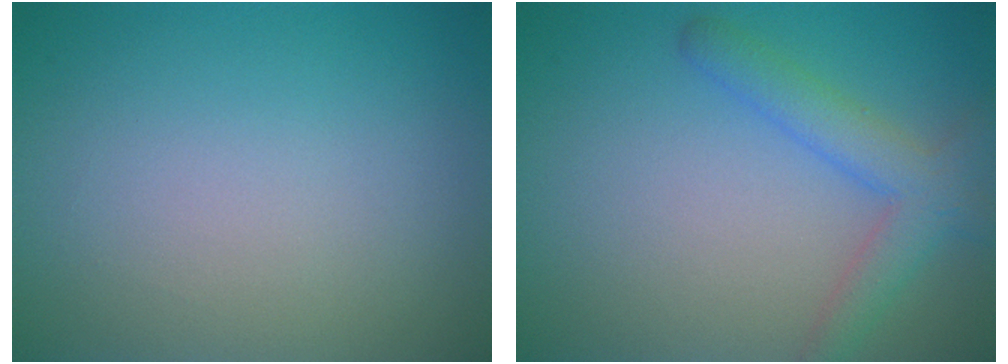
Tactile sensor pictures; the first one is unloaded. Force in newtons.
{"total": 3.5, "press": 3.5, "slide": 0.2}